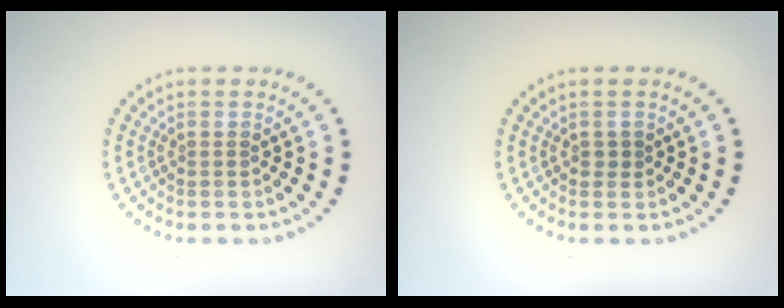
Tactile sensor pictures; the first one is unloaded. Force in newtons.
{"total": 0.7, "press": 0.7, "slide": 0.1}